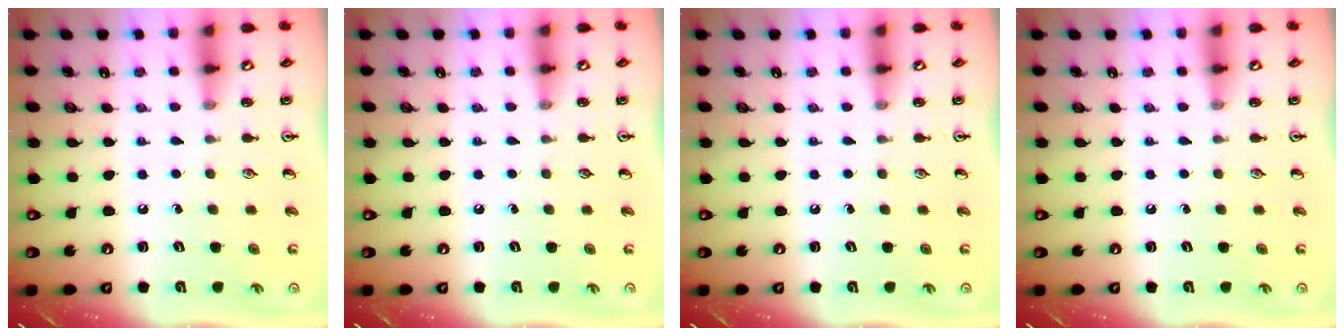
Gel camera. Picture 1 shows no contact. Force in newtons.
{"total": 0.0}
{"total": 0.0}
{"total": 0.0}